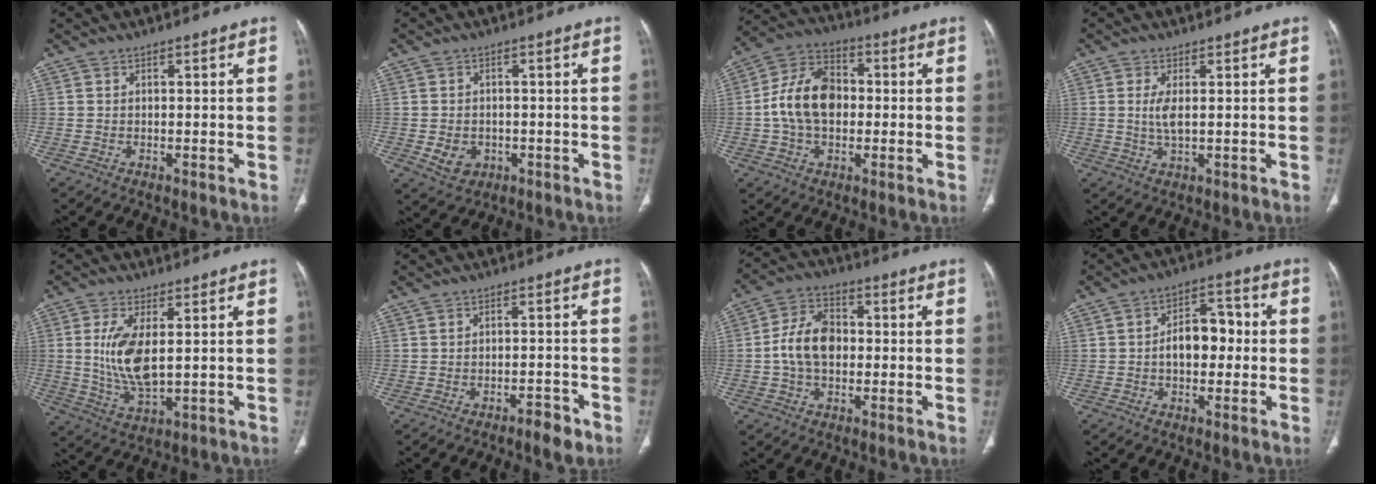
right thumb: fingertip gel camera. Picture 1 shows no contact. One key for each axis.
{"total": 5.1, "fx": -1.3, "fy": 4.1, "fz": 2.6, "tx": -0.034, "ty": 0.006, "tz": -0.008}
{"total": 13.4, "fx": -0.3, "fy": 9.3, "fz": 9.8, "tx": -0.165, "ty": 0.029, "tz": -0.012}
{"total": 3.6, "fx": 0.4, "fy": 1.2, "fz": 3.4, "tx": -0.080, "ty": -0.008, "tz": 0.012}
{"total": 10.1, "fx": 1.2, "fy": 4.3, "fz": 9.0, "tx": -0.189, "ty": -0.018, "tz": 0.033}
{"total": 3.7, "fx": -2.5, "fy": 1.3, "fz": 2.4, "tx": -0.031, "ty": 0.016, "tz": -0.036}
{"total": 10.0, "fx": -0.5, "fy": 6.8, "fz": 7.3, "tx": -0.127, "ty": 0.023, "tz": -0.017}
{"total": 8.9, "fx": -0.5, "fy": 5.7, "fz": 6.9, "tx": -0.082, "ty": 0.032, "tz": -0.014}